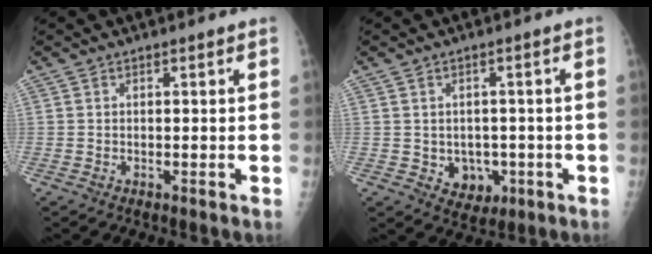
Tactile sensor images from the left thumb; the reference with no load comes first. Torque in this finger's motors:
{"motor_torque": [-0.07, 0.07, 0.24, 0.05, 0.00]}